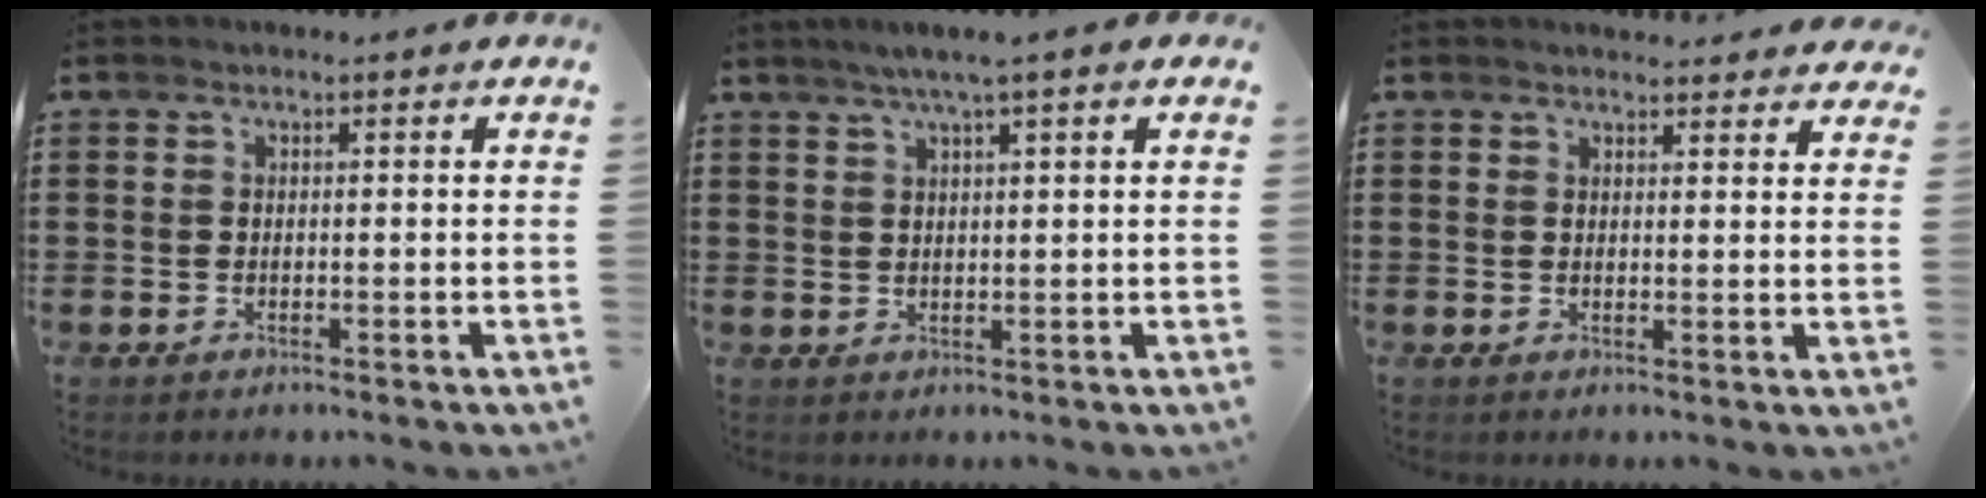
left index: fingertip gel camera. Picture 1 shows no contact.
{"total": 3.1, "force": [1.8, -0.2, 2.5], "torque": [-0.050, 0.001, 0.032]}
{"total": 2.3, "force": [2.3, 0.2, 0.3], "torque": [-0.003, -0.008, 0.043]}